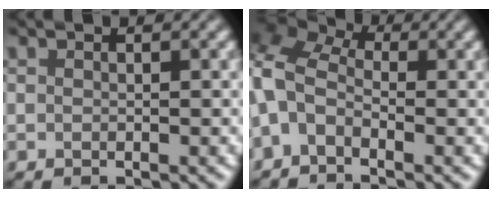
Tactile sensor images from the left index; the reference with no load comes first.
{"total": 7.7, "force": [-0.7, 5.1, 5.8], "torque": [-0.147, 0.019, -0.034]}